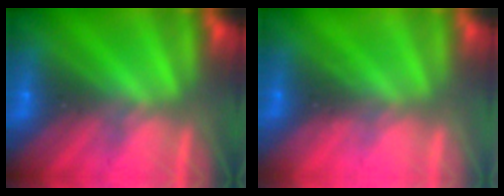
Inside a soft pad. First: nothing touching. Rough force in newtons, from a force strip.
{"total": 2.3}